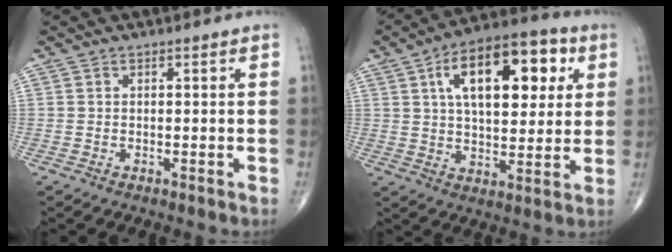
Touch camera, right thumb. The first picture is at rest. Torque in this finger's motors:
{"motor_torque": [0.78, 3.92, 1.05, -0.03, 0.49]}